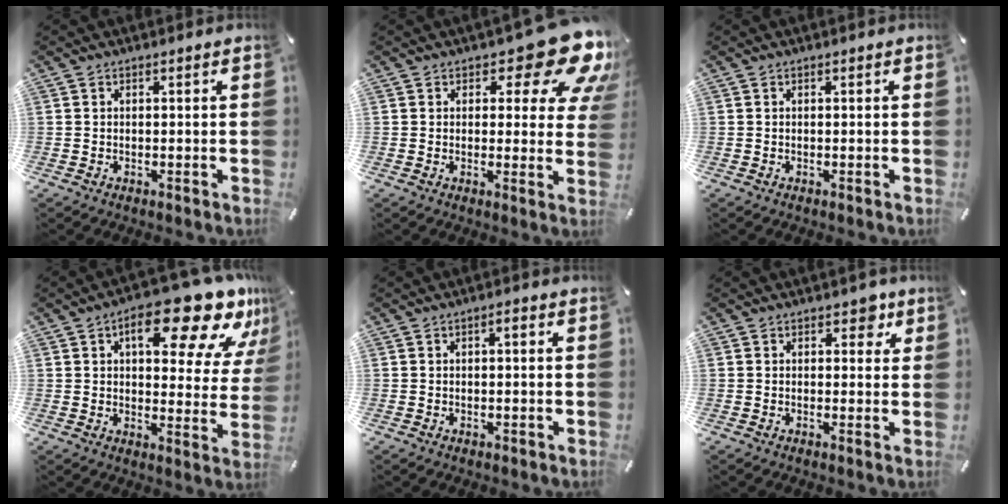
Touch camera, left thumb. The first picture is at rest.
{"total": 14.0, "force": [8.3, 5.7, 9.7], "torque": [-0.122, -0.056, 0.140]}
{"total": 0.0}
{"total": 20.1, "force": [11.4, 8.7, 14.0], "torque": [-0.170, -0.076, 0.178]}
{"total": 1.3, "force": [-0.1, 0.7, 1.2], "torque": [-0.021, 0.003, -0.003]}
{"total": 3.9, "force": [1.9, 2.4, 2.5], "torque": [-0.009, -0.008, 0.020]}